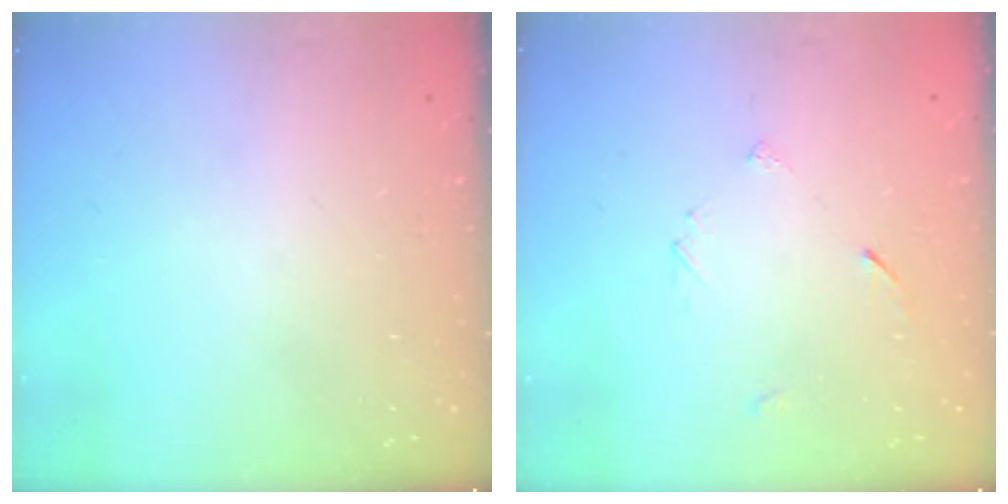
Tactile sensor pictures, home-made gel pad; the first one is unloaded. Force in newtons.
{"total": 3.3, "press": 3.3, "slide": 0.4}